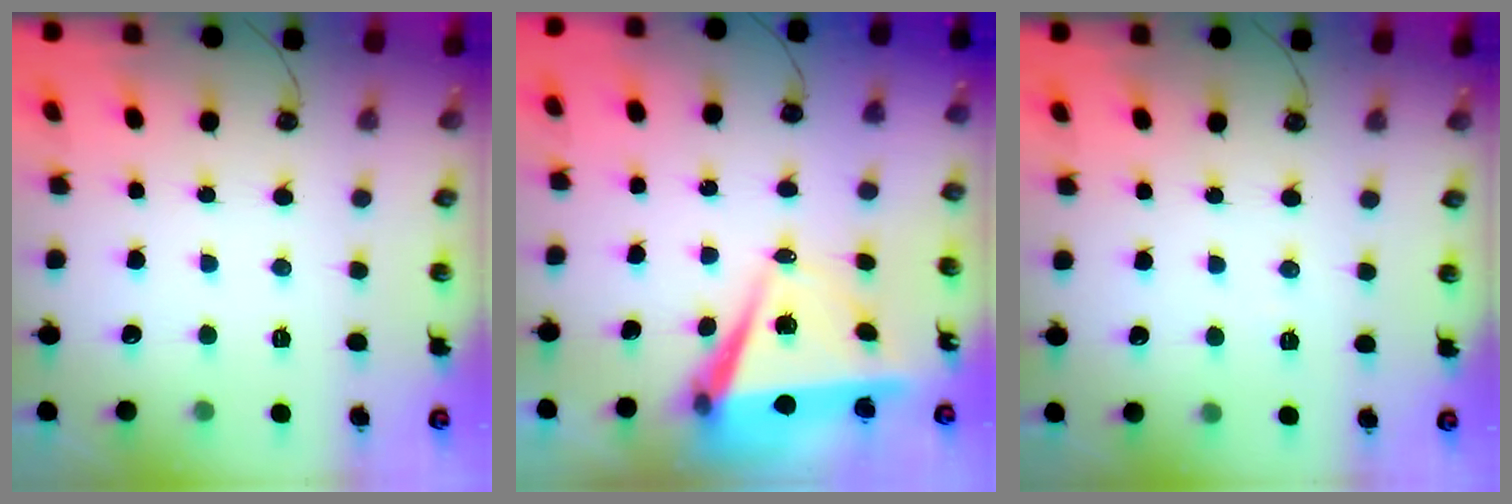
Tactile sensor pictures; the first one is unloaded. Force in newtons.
{"total": 6.8, "press": 5.3, "slide": 4.3}
{"total": 3.1, "press": 2.9, "slide": 1.1}